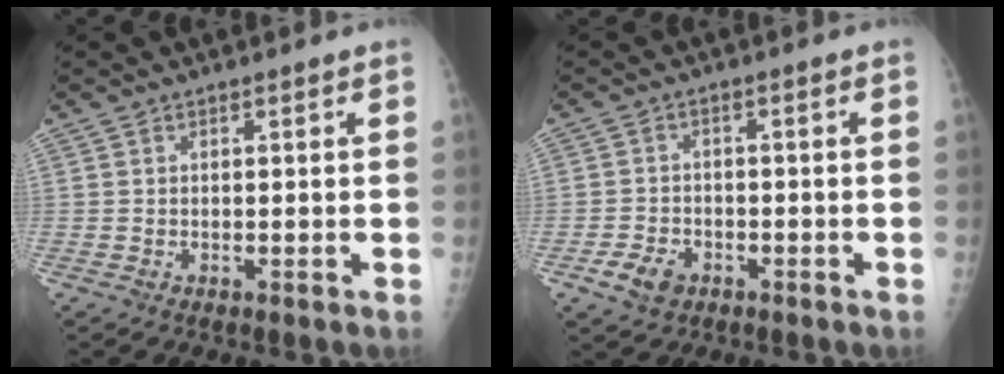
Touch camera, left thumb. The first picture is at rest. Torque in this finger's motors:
{"motor_torque": [-0.54, 0.63, -0.17, 0.18, 0.01]}